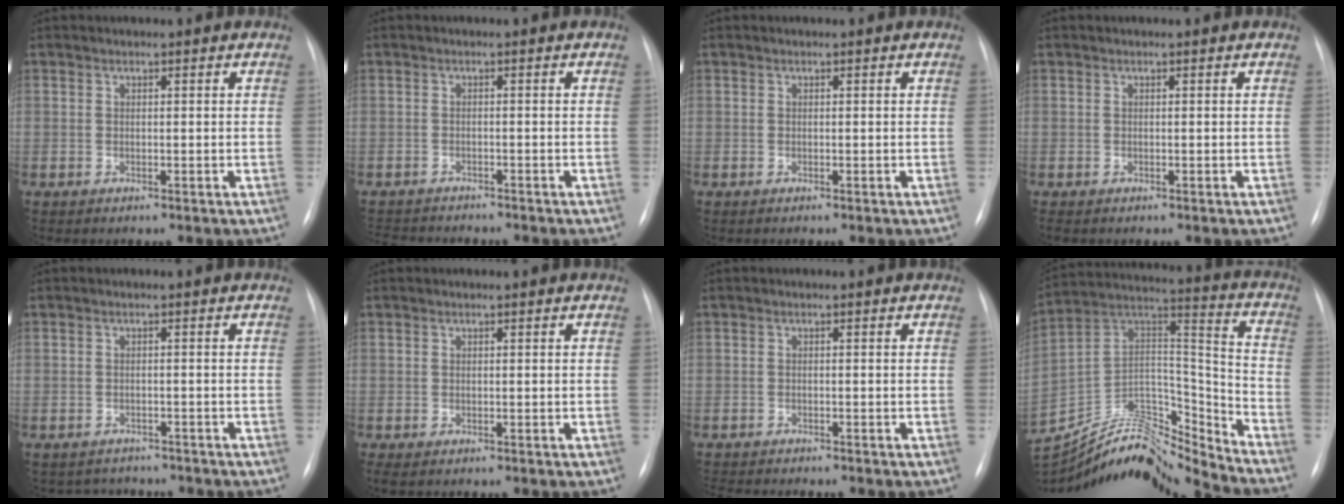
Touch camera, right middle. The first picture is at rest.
{"total": 6.7, "force": [-6.3, 1.1, 1.9], "torque": [-0.025, -0.004, -0.092]}
{"total": 0.0}
{"total": 0.0}
{"total": 4.0, "force": [-3.7, 1.5, -0.2], "torque": [0.005, 0.007, -0.047]}
{"total": 0.6, "force": [-0.2, 0.1, 0.5], "torque": [-0.007, -0.004, 0.001]}
{"total": 4.3, "force": [-4.0, 0.2, 1.5], "torque": [-0.016, -0.007, -0.060]}
{"total": 21.7, "force": [-21.0, 2.4, 5.2], "torque": [-0.105, 0.060, -0.354]}